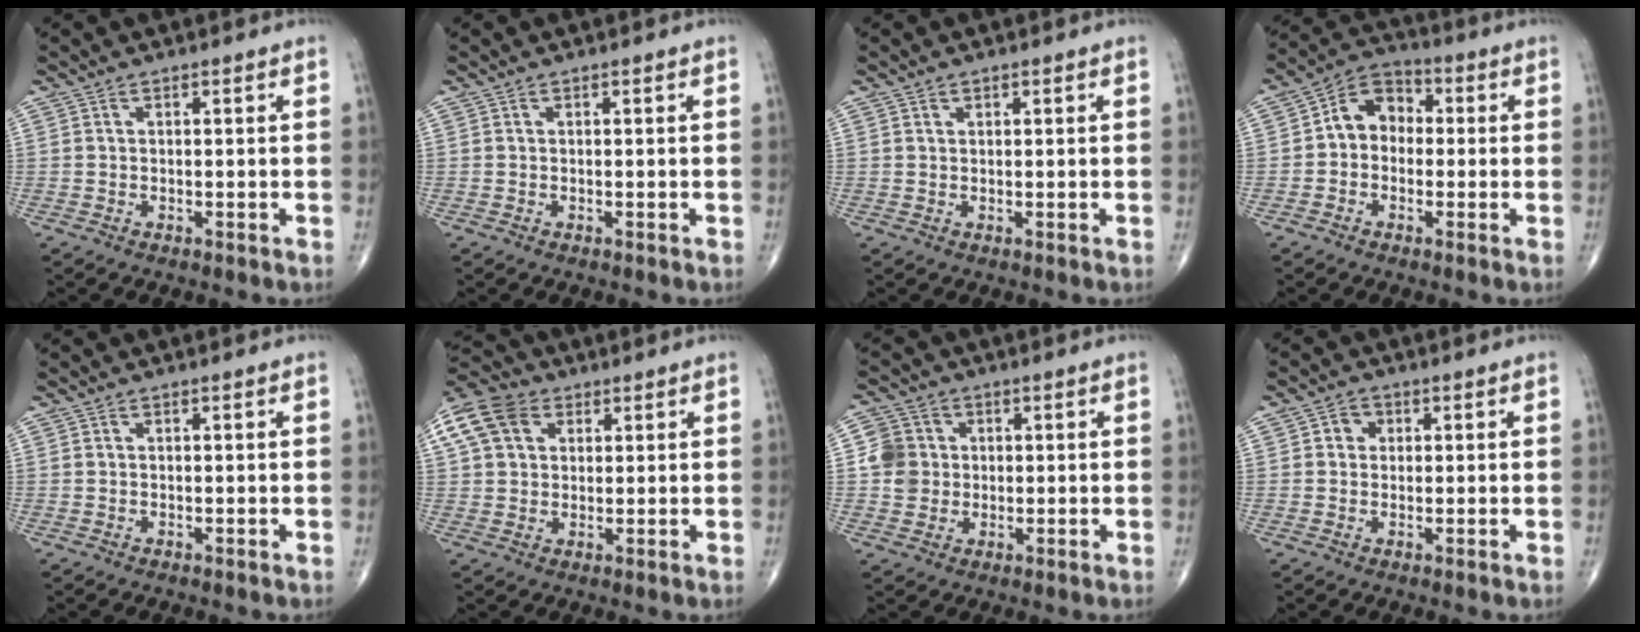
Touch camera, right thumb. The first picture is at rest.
{"total": 0.0}
{"total": 0.8, "force": [0.5, 0.6, 0.3], "torque": [0.000, -0.003, 0.007]}
{"total": 8.0, "force": [-0.2, 6.4, 4.8], "torque": [-0.051, 0.032, -0.021]}
{"total": 0.0}
{"total": 12.4, "force": [4.6, 9.2, 6.9], "torque": [-0.138, 0.019, 0.075]}
{"total": 6.4, "force": [0.3, 6.1, 2.0], "torque": [-0.015, 0.006, 0.000]}
{"total": 2.7, "force": [0.5, 2.5, 1.0], "torque": [0.000, 0.004, 0.002]}